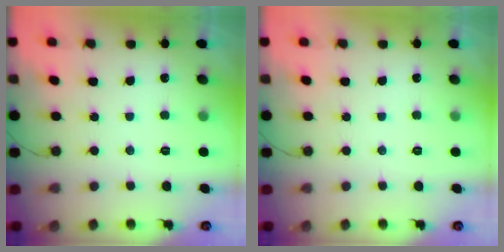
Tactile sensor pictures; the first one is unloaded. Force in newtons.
{"total": 0.0}